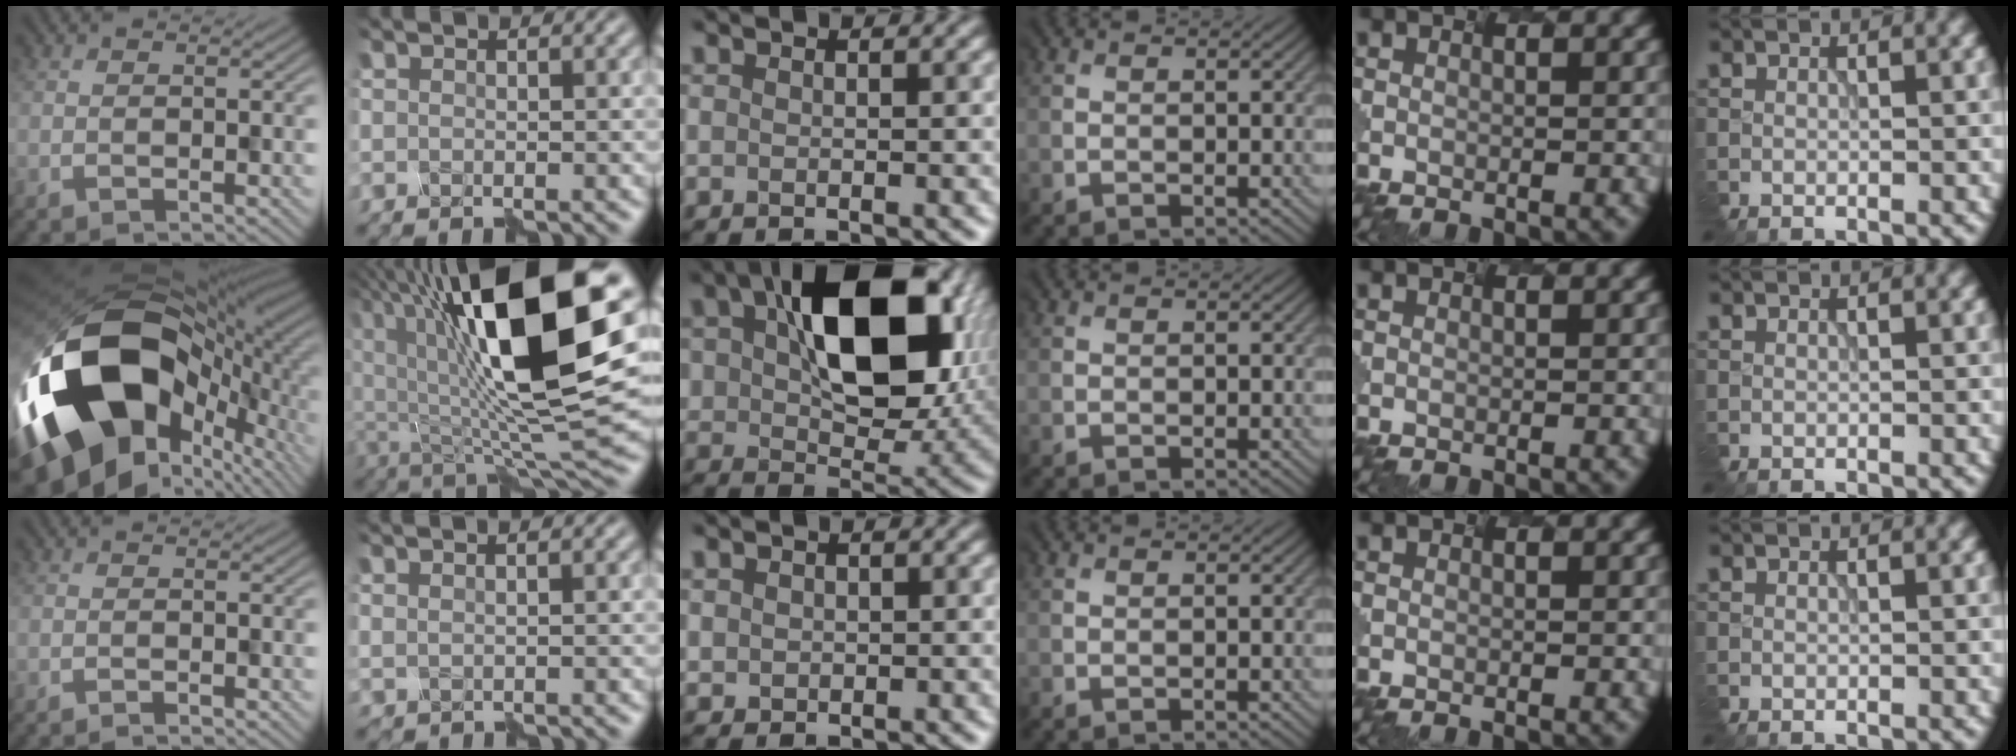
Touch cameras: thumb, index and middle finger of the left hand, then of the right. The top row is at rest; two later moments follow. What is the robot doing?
{"motion": "assemble", "object": "markers"}